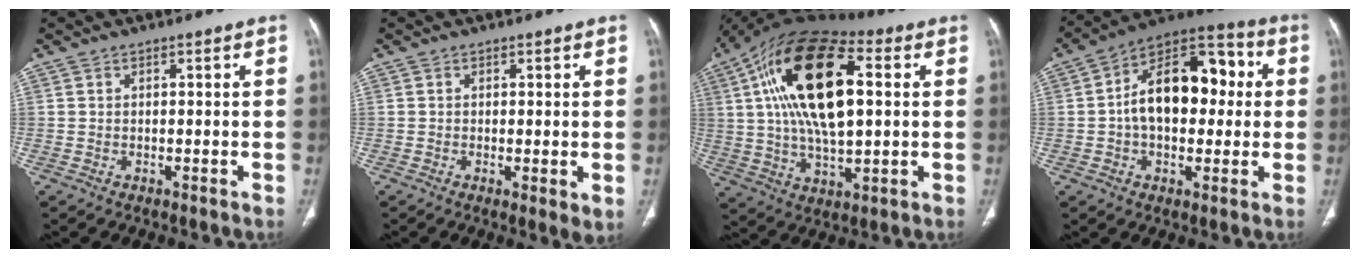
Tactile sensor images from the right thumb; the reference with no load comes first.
{"total": 3.0, "force": [-0.3, 0.8, 2.9], "torque": [-0.053, -0.014, -0.007]}
{"total": 24.5, "force": [4.9, 11.6, 21.0], "torque": [-0.379, 0.006, 0.076]}
{"total": 18.3, "force": [1.4, 11.1, 14.4], "torque": [-0.192, 0.041, 0.014]}